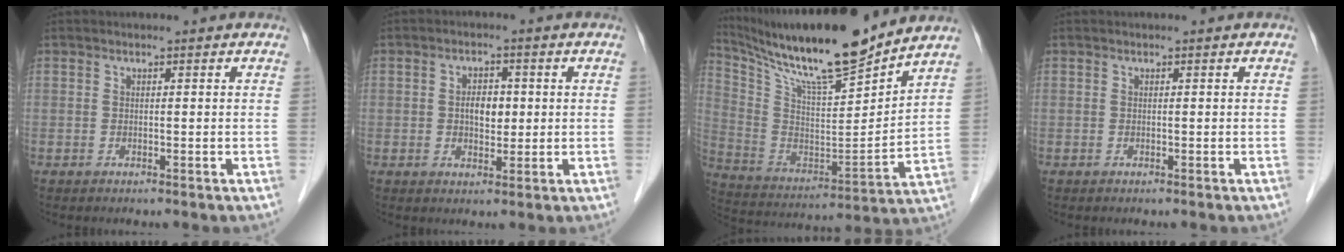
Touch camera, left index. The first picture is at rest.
{"total": 3.9, "force": [0.2, 2.4, 3.1], "torque": [-0.051, 0.006, 0.005]}
{"total": 20.9, "force": [17.8, 1.3, 10.9], "torque": [-0.200, -0.006, 0.311]}
{"total": 0.0}